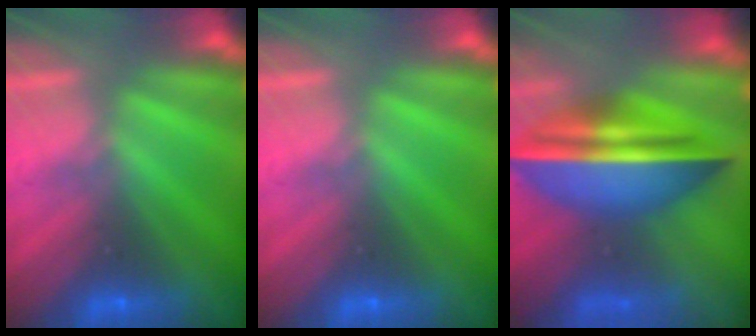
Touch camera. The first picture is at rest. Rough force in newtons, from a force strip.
{"total": 0.0}
{"total": 7.3}